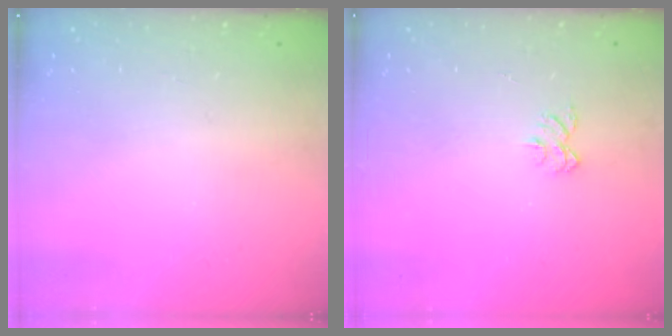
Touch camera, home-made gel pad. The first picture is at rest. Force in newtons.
{"total": 5.4, "press": 5.4, "slide": 0.5}